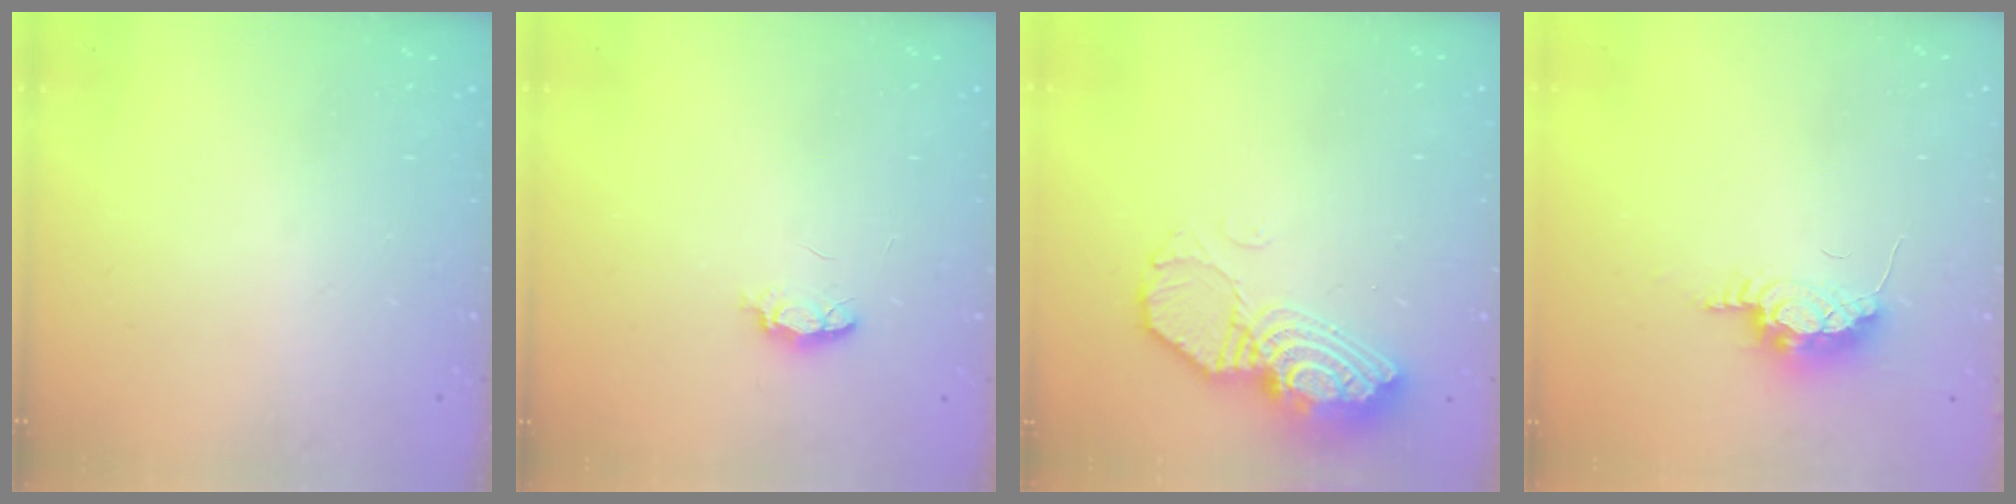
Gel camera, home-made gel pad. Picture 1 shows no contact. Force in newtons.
{"total": 3.9, "press": 3.9, "slide": 0.6}
{"total": 12.0, "press": 11.9, "slide": 0.7}
{"total": 8.1, "press": 7.9, "slide": 1.8}